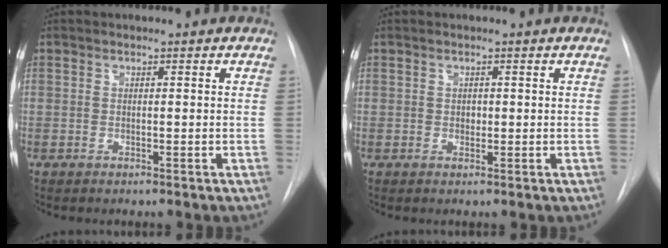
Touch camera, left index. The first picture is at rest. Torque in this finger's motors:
{"motor_torque": [0.28, -0.18, -0.01, 0.00]}